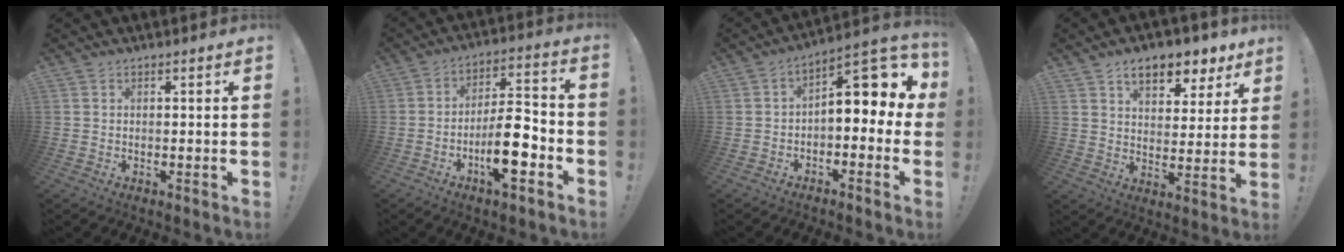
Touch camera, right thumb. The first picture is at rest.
{"total": 14.1, "force": [-5.8, 4.6, 12.0], "torque": [-0.195, 0.023, -0.098]}
{"total": 10.4, "force": [1.8, 4.9, 9.0], "torque": [-0.110, -0.019, 0.028]}
{"total": 10.2, "force": [6.6, 5.5, 5.4], "torque": [-0.075, -0.037, 0.118]}